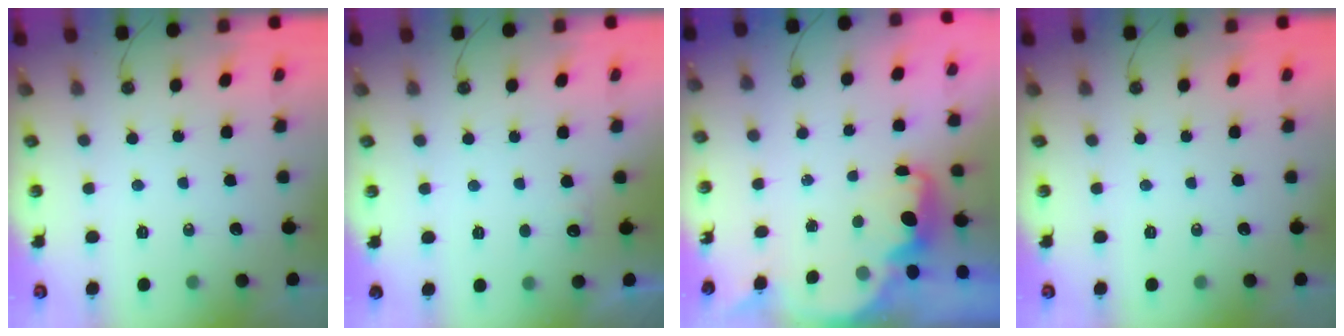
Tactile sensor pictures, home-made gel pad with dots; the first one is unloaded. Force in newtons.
{"total": 2.6, "press": 2.4, "slide": 1.0}
{"total": 2.4, "press": 2.3, "slide": 0.6}
{"total": 0.0}